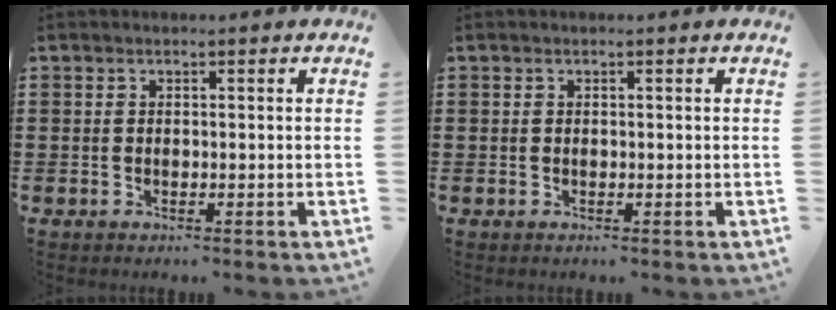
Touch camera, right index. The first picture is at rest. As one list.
[{"total": 0.0}]